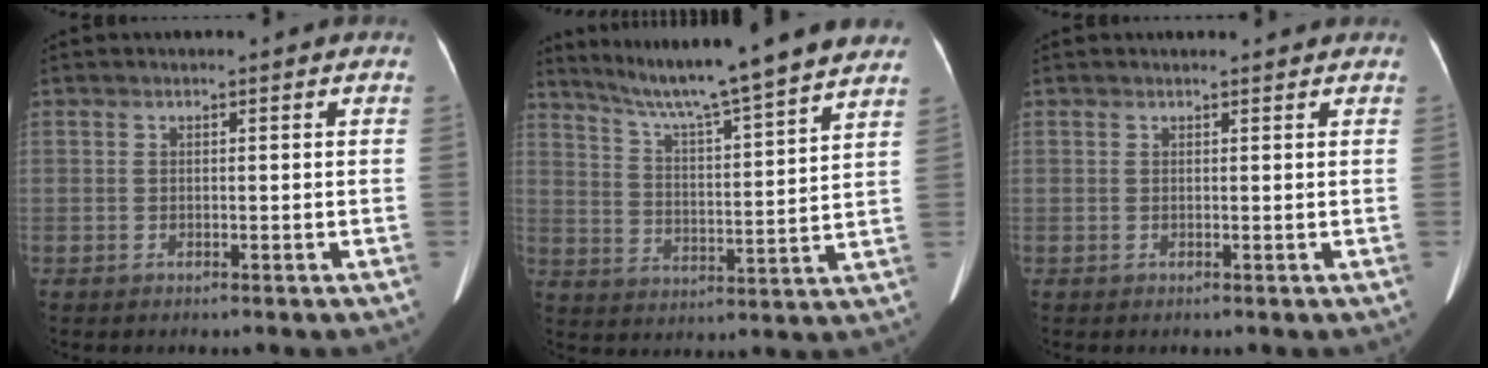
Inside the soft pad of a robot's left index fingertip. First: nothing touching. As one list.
[{"total": 18.4, "force": [16.2, -1.1, 8.7], "torque": [-0.144, -0.008, 0.232]}, {"total": 2.0, "force": [1.9, 0.2, 0.3], "torque": [-0.009, 0.009, 0.021]}]